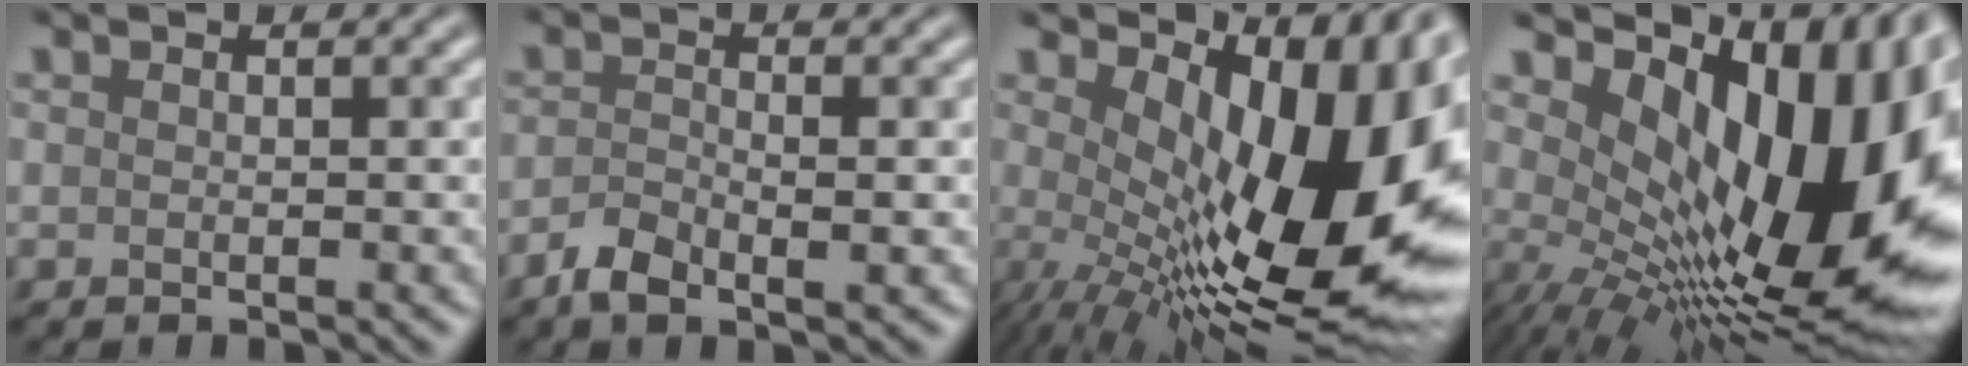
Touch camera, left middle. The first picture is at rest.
{"total": 2.7, "force": [-1.6, 1.0, 1.9], "torque": [-0.042, -0.009, -0.031]}
{"total": 16.0, "force": [1.3, 7.2, 14.2], "torque": [-0.179, -0.012, 0.031]}
{"total": 17.2, "force": [2.6, 8.4, 14.7], "torque": [-0.206, 0.004, 0.042]}